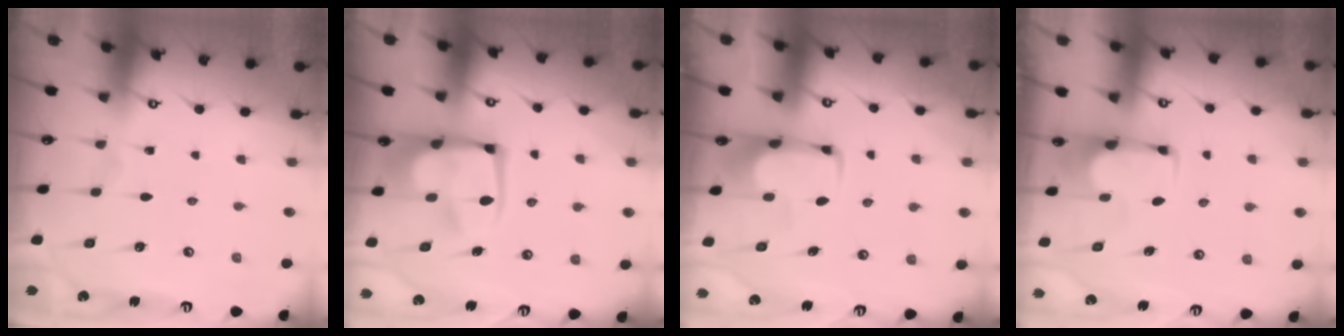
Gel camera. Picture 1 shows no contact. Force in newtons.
{"total": 7.5, "press": 7.4, "slide": 1.3}
{"total": 2.0, "press": 2.0, "slide": 0.4}
{"total": 1.8, "press": 1.6, "slide": 0.8}